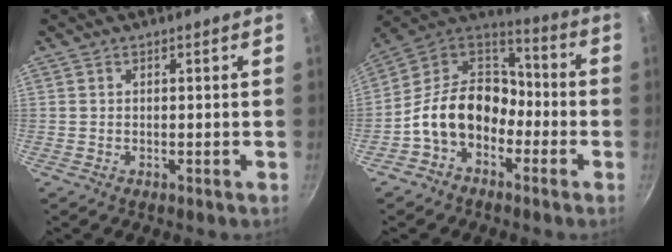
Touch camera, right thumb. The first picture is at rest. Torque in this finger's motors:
{"motor_torque": [1.93, 2.35, 1.49, -1.17, 0.09]}